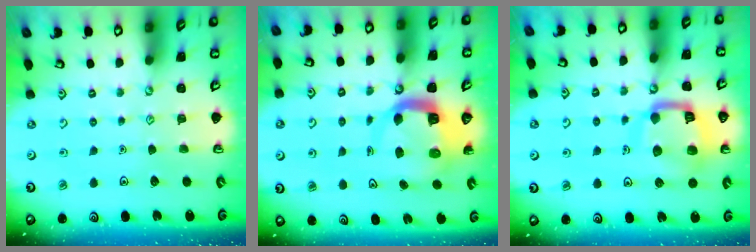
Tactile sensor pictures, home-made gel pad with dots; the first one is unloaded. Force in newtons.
{"total": 8.0, "press": 7.9, "slide": 1.0}
{"total": 14.8, "press": 14.7, "slide": 1.6}